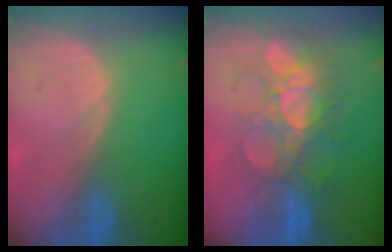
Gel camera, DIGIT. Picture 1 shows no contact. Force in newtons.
{"total": 8.7, "press": 8.5, "slide": 1.6}